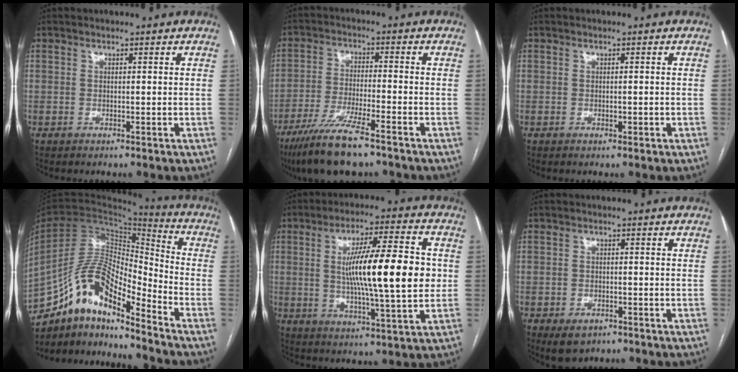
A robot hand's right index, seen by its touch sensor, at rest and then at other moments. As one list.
[{"total": 10.8, "force": [-7.8, 1.3, 7.4], "torque": [-0.140, -0.029, -0.136]}, {"total": 0.8, "force": [-0.3, 0.3, 0.7], "torque": [-0.015, -0.001, -0.002]}, {"total": 16.0, "force": [-11.6, 4.0, 10.3], "torque": [-0.195, 0.031, -0.206]}, {"total": 16.2, "force": [1.2, 2.0, 16.0], "torque": [-0.264, 0.008, 0.016]}, {"total": 3.9, "force": [-2.4, 2.4, 1.9], "torque": [-0.035, -0.005, -0.026]}]